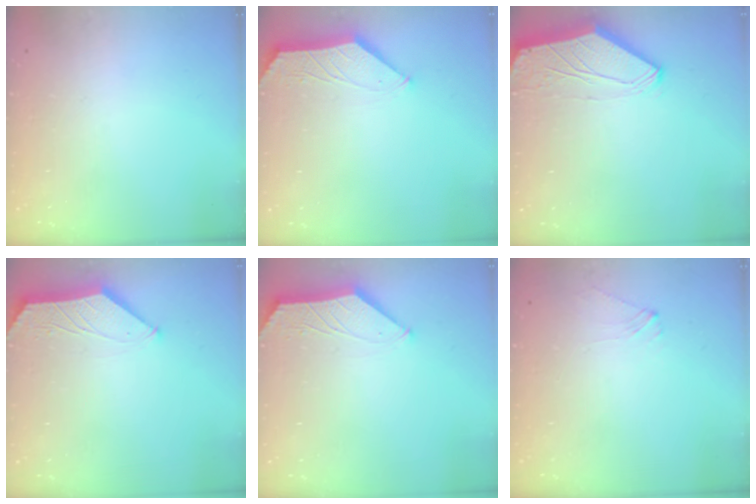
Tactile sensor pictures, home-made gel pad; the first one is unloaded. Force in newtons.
{"total": 1.6, "press": 1.6, "slide": 0.4}
{"total": 0.0}
{"total": 1.6, "press": 1.6, "slide": 0.3}
{"total": 1.6, "press": 1.5, "slide": 0.4}
{"total": 1.7, "press": 1.6, "slide": 0.5}